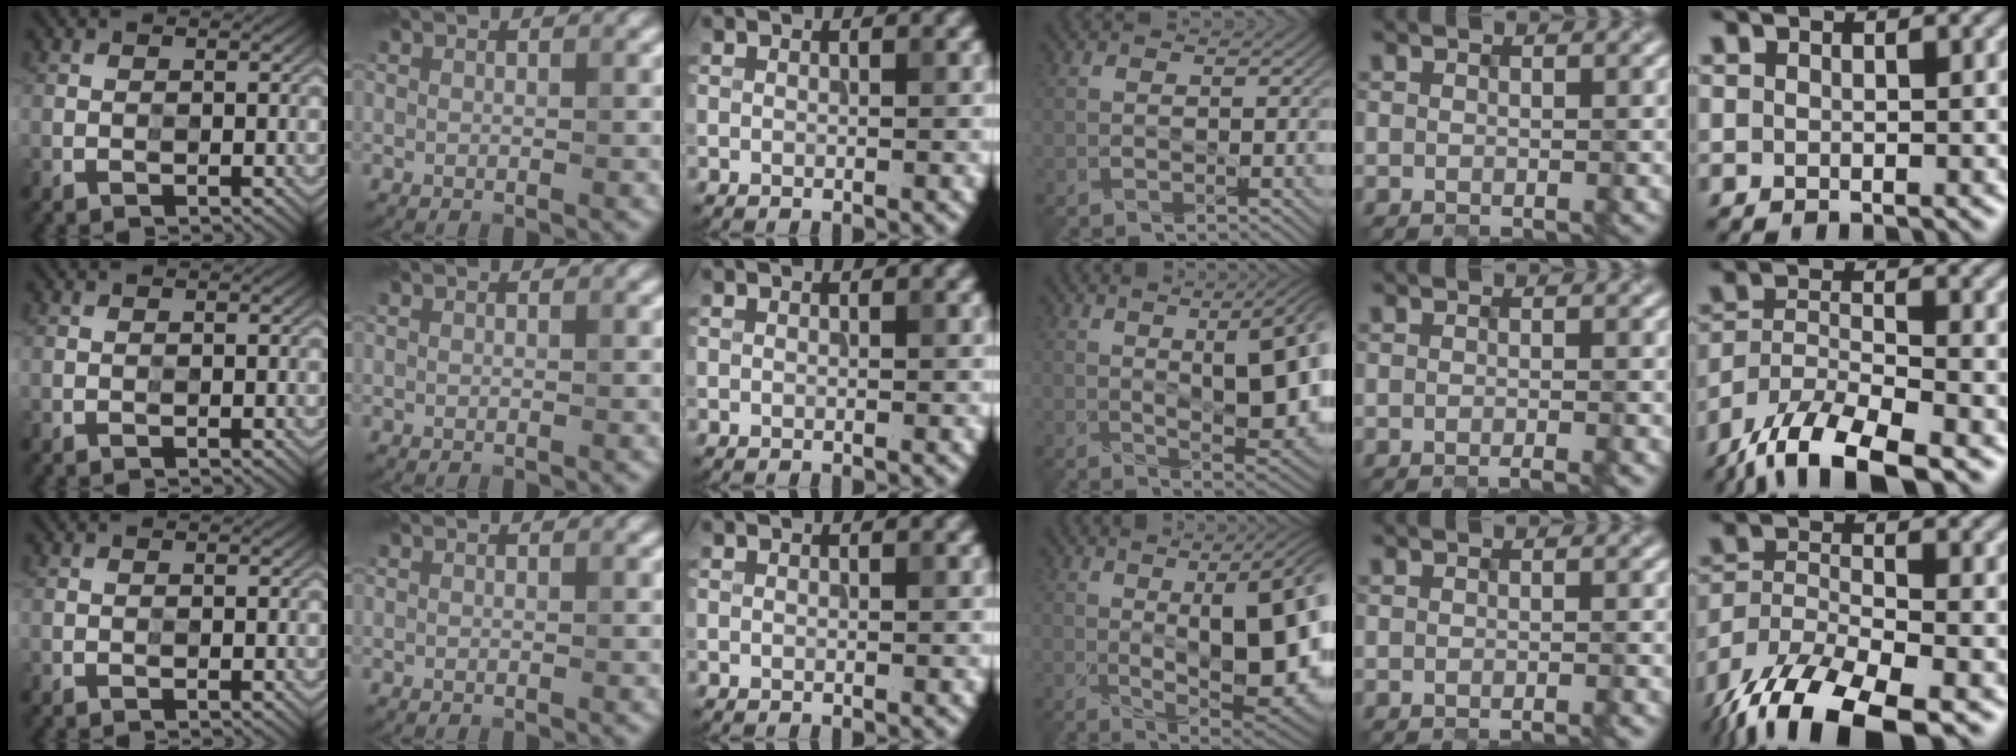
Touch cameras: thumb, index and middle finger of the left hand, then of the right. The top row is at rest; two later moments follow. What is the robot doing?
{"motion": "insert", "object": "power strip"}